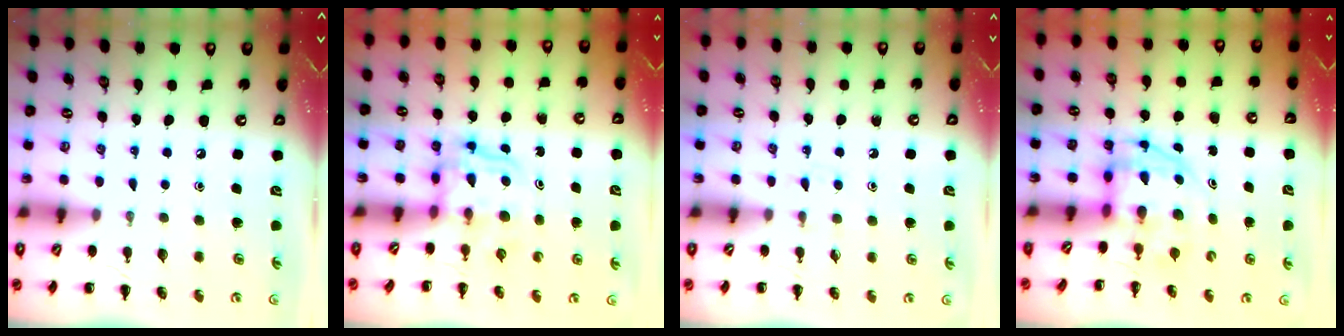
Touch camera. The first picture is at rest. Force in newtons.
{"total": 3.6, "press": 3.6, "slide": 0.2}
{"total": 3.1, "press": 2.9, "slide": 1.2}
{"total": 3.7, "press": 3.7, "slide": 0.7}